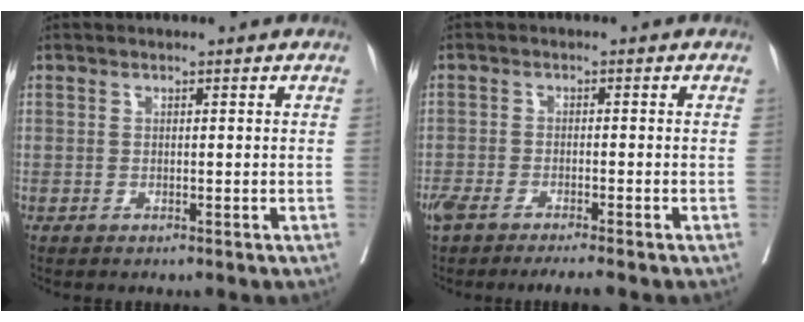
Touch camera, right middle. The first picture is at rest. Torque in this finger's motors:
{"motor_torque": [0.13, -0.16, 0.10, 0.06]}